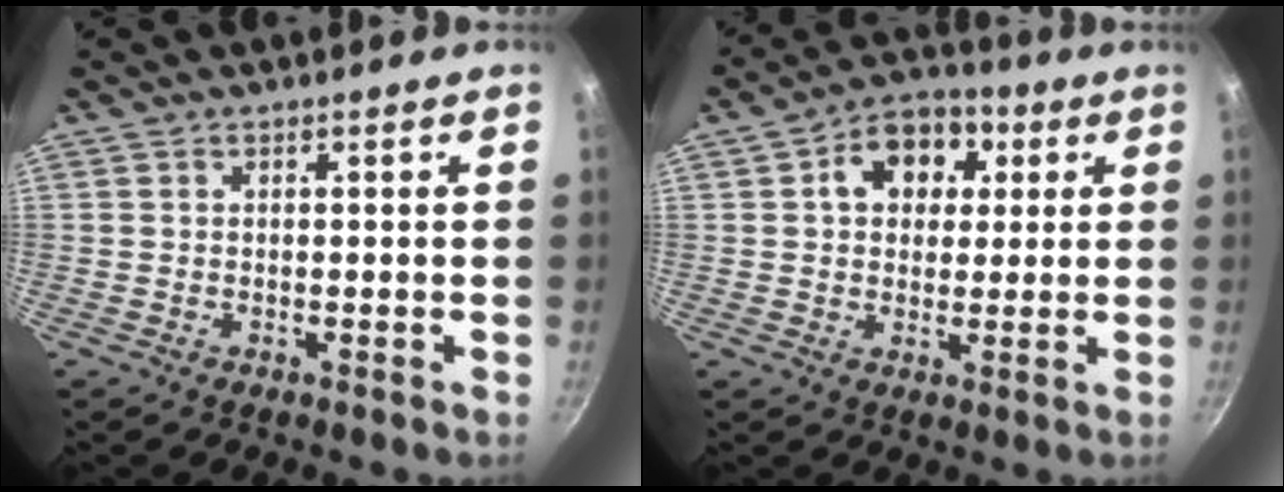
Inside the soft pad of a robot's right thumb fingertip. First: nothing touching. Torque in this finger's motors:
{"motor_torque": [0.26, 2.51, 0.57, -0.47, 0.04]}